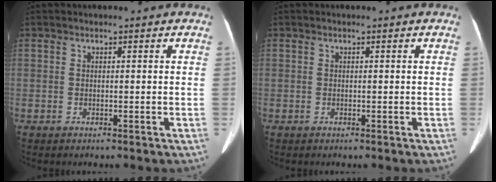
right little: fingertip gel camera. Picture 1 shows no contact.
{"total": 0.0}